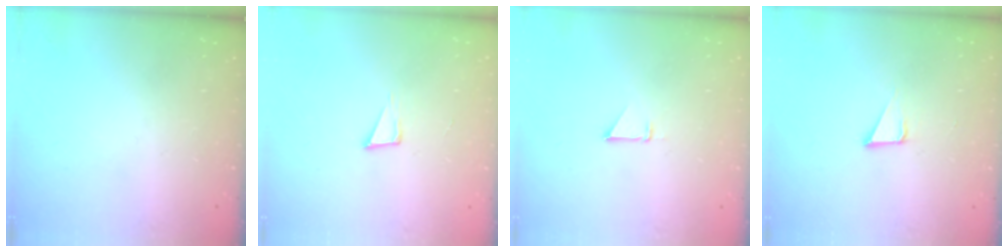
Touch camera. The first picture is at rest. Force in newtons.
{"total": 3.9, "press": 2.4, "slide": 3.1}
{"total": 1.9, "press": 1.9, "slide": 0.0}
{"total": 3.7, "press": 3.1, "slide": 2.1}